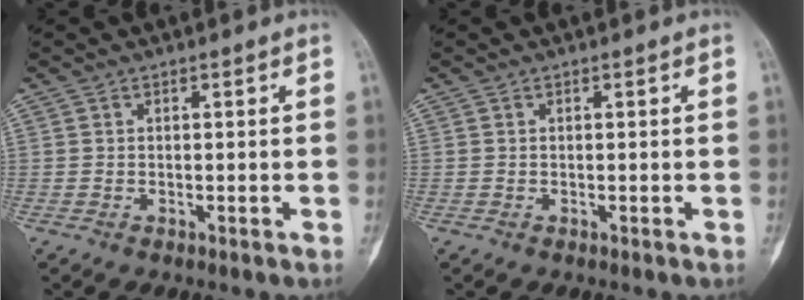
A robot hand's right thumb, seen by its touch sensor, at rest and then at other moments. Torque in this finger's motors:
{"motor_torque": [0.00, 0.00, 0.00, -0.01, 0.00]}